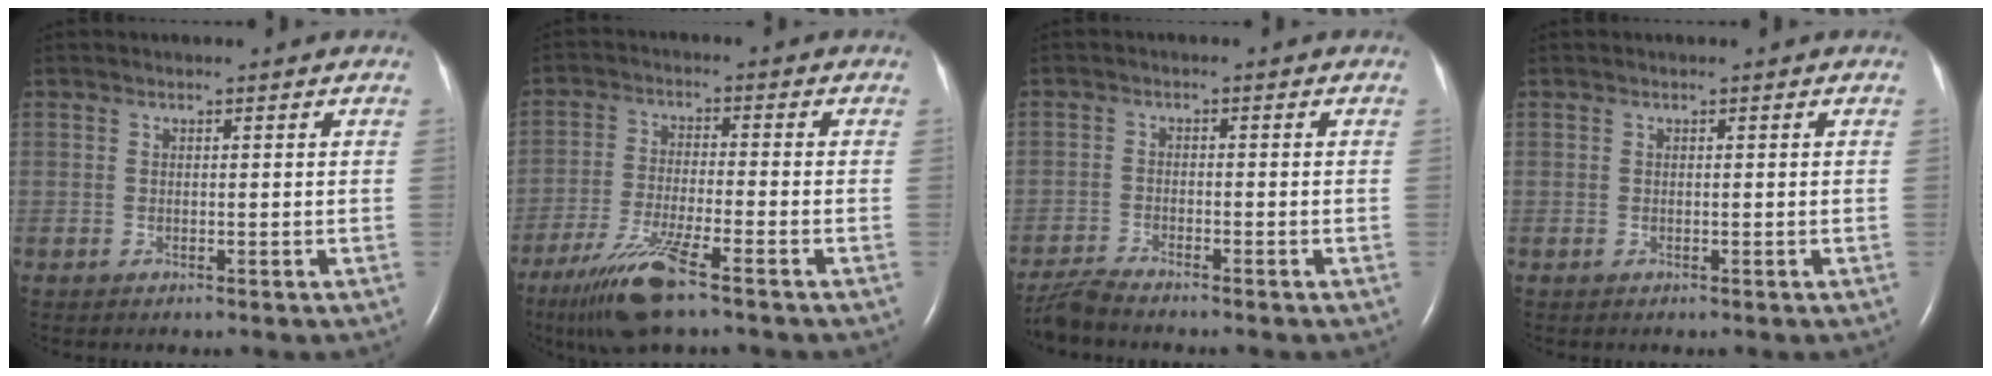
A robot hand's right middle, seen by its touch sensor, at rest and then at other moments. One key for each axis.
{"total": 9.9, "fx": -6.6, "fy": 0.6, "fz": 7.4, "tx": -0.155, "ty": -0.029, "tz": -0.122}
{"total": 4.3, "fx": -4.0, "fy": -0.1, "fz": 1.5, "tx": -0.034, "ty": -0.020, "tz": -0.076}
{"total": 0.0}